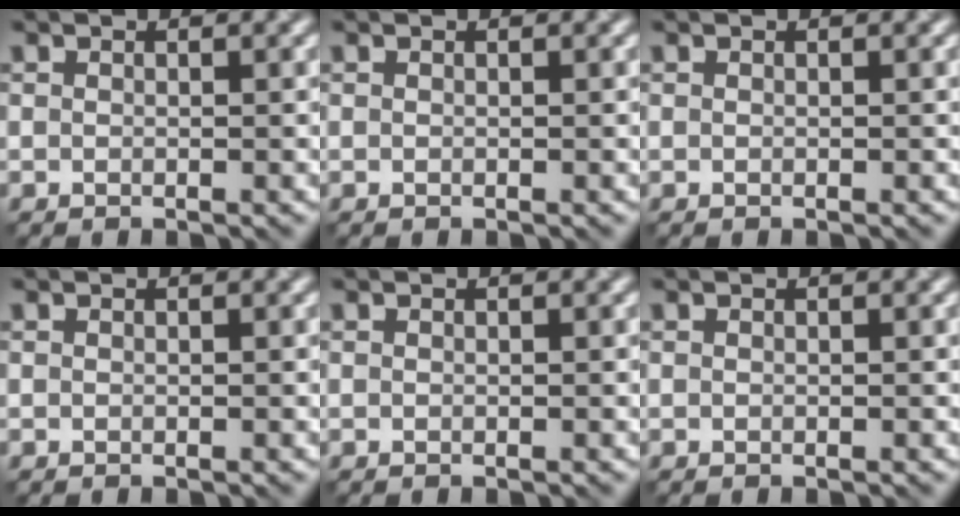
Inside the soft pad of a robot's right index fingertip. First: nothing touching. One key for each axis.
{"total": 0.0}
{"total": 0.0}
{"total": 0.0}
{"total": 0.0}
{"total": 0.0}